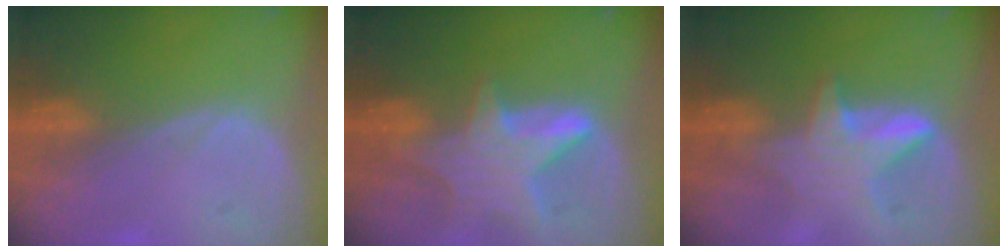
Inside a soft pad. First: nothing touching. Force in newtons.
{"total": 7.8, "press": 7.1, "slide": 3.2}
{"total": 6.1, "press": 5.8, "slide": 1.9}